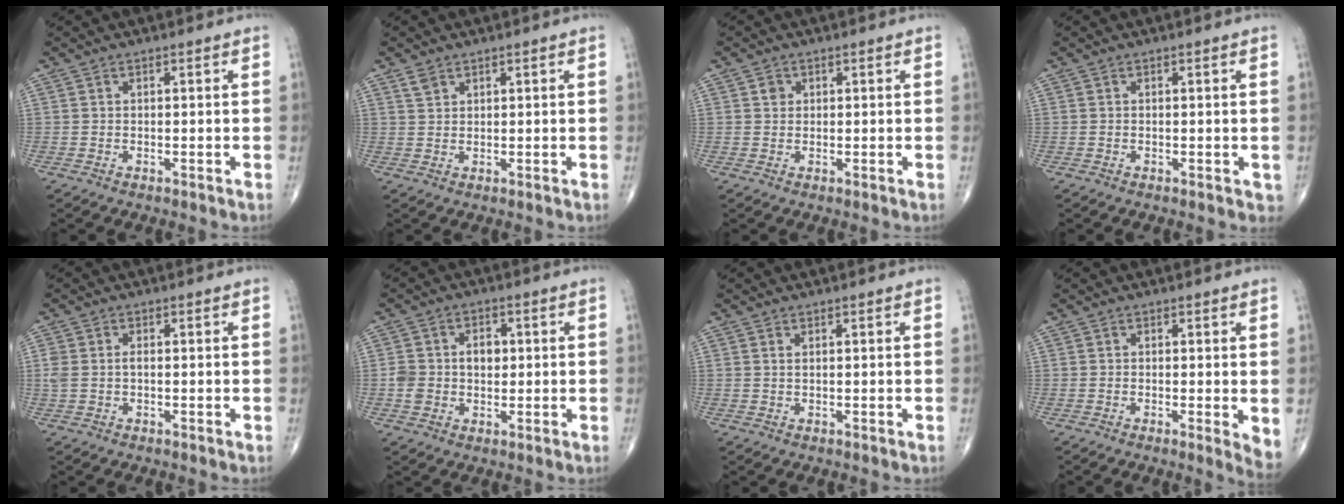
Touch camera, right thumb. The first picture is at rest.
{"total": 1.9, "force": [1.4, 1.2, 0.7], "torque": [-0.007, 0.000, 0.027]}
{"total": 1.6, "force": [0.5, 1.4, 0.5], "torque": [0.000, 0.000, 0.005]}
{"total": 0.9, "force": [-0.1, 0.6, 0.7], "torque": [-0.002, 0.000, -0.004]}
{"total": 3.0, "force": [0.0, 1.9, 2.3], "torque": [-0.066, 0.010, 0.000]}
{"total": 6.4, "force": [0.3, 5.0, 4.0], "torque": [-0.054, 0.012, 0.007]}
{"total": 0.5, "force": [0.3, 0.2, 0.4], "torque": [-0.011, -0.002, 0.006]}
{"total": 3.5, "force": [-0.2, 0.8, 3.4], "torque": [-0.049, -0.011, -0.009]}